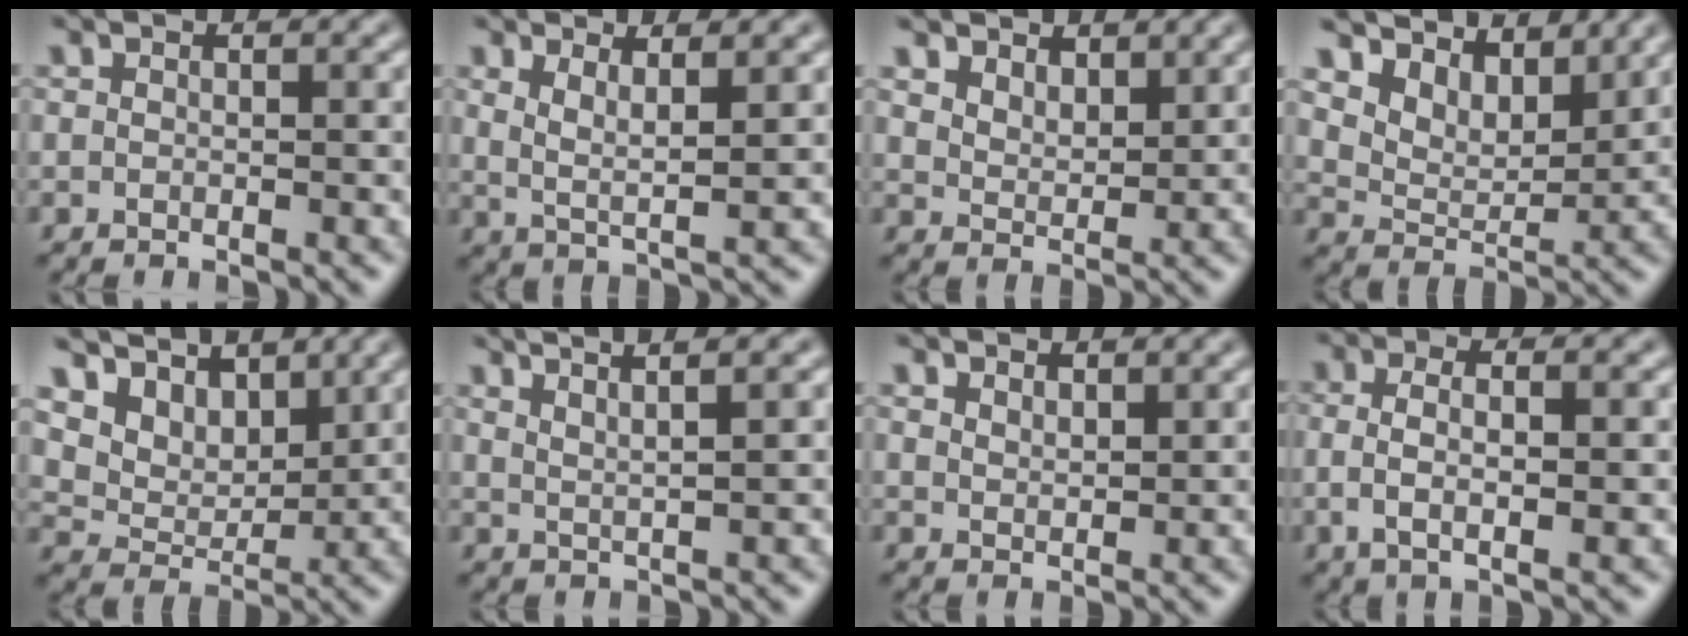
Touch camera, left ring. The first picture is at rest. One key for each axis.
{"total": 3.1, "fx": 1.9, "fy": 0.7, "fz": 2.3, "tx": -0.044, "ty": -0.009, "tz": 0.034}
{"total": 3.8, "fx": 3.1, "fy": 1.8, "fz": 1.3, "tx": -0.036, "ty": -0.007, "tz": 0.055}
{"total": 6.5, "fx": 5.7, "fy": 2.3, "fz": 2.0, "tx": -0.059, "ty": -0.006, "tz": 0.096}
{"total": 8.2, "fx": 5.4, "fy": 5.1, "fz": 3.4, "tx": -0.095, "ty": -0.009, "tz": 0.106}
{"total": 5.2, "fx": 3.6, "fy": 1.4, "fz": 3.4, "tx": -0.030, "ty": 0.027, "tz": 0.026}
{"total": 1.7, "fx": 1.4, "fy": 0.7, "fz": 0.6, "tx": -0.014, "ty": -0.001, "tz": 0.028}
{"total": 3.8, "fx": 0.1, "fy": 1.3, "fz": 3.6, "tx": -0.077, "ty": 0.002, "tz": -0.001}